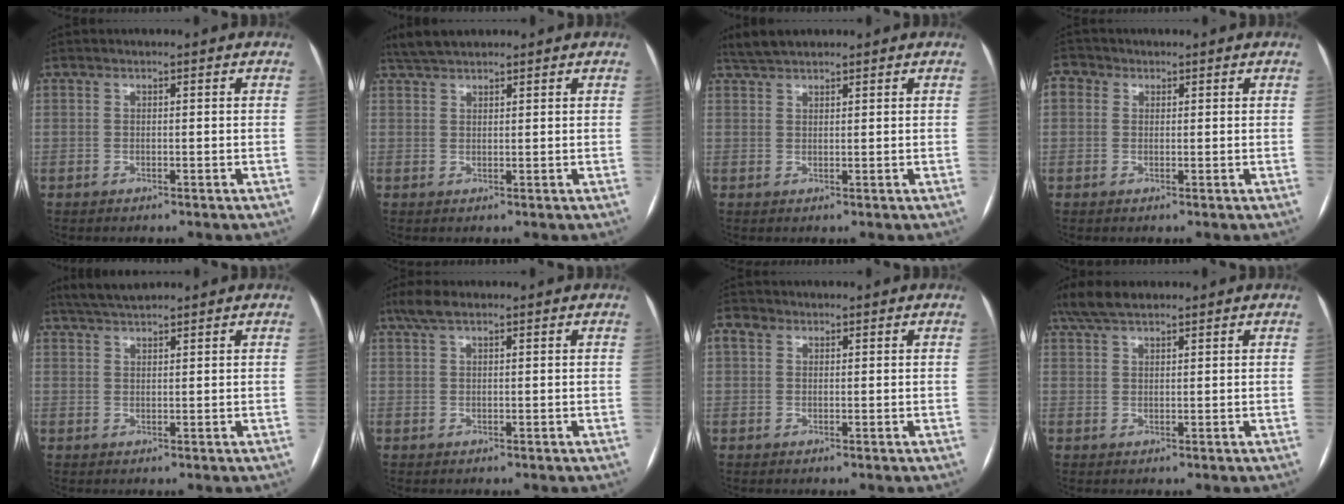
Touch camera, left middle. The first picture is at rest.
{"total": 4.4, "force": [3.9, 1.1, 1.7], "torque": [-0.037, 0.025, 0.073]}
{"total": 3.8, "force": [3.4, 1.0, 1.4], "torque": [-0.032, 0.022, 0.064]}
{"total": 2.8, "force": [1.0, 2.4, 0.8], "torque": [-0.016, 0.015, 0.016]}
{"total": 4.3, "force": [3.9, 0.5, 1.9], "torque": [-0.035, 0.024, 0.072]}
{"total": 3.3, "force": [2.3, 1.0, 2.2], "torque": [-0.050, 0.022, 0.047]}
{"total": 2.3, "force": [1.1, 1.8, 0.9], "torque": [-0.022, 0.016, 0.021]}
{"total": 5.4, "force": [4.3, 1.6, 2.8], "torque": [-0.063, 0.025, 0.082]}